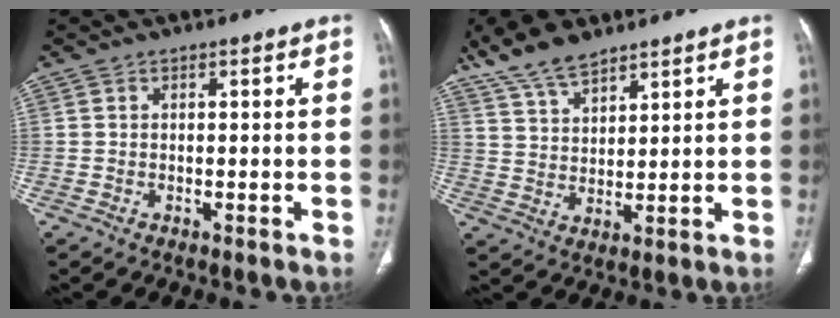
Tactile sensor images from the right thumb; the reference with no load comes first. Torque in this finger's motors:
{"motor_torque": [0.22, 1.96, 0.88, 1.23, 0.05]}